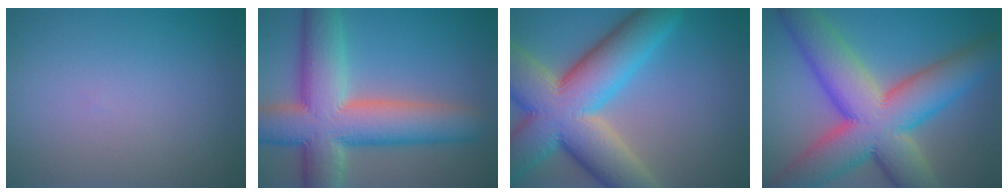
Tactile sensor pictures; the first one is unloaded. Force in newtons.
{"total": 12.1, "press": 12.0, "slide": 0.8}
{"total": 14.6, "press": 14.5, "slide": 0.7}
{"total": 13.7, "press": 13.6, "slide": 0.7}